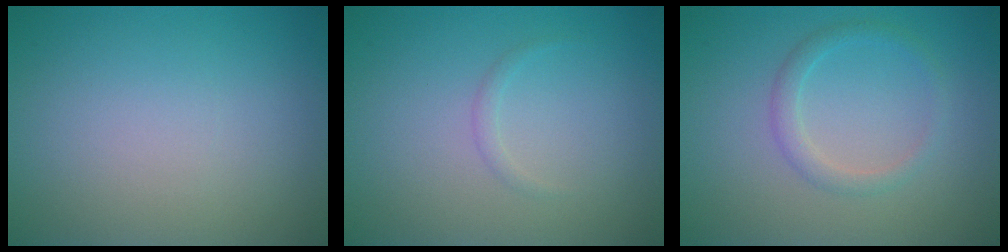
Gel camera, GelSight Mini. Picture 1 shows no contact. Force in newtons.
{"total": 0.6, "press": 0.6, "slide": 0.1}
{"total": 1.7, "press": 1.7, "slide": 0.1}